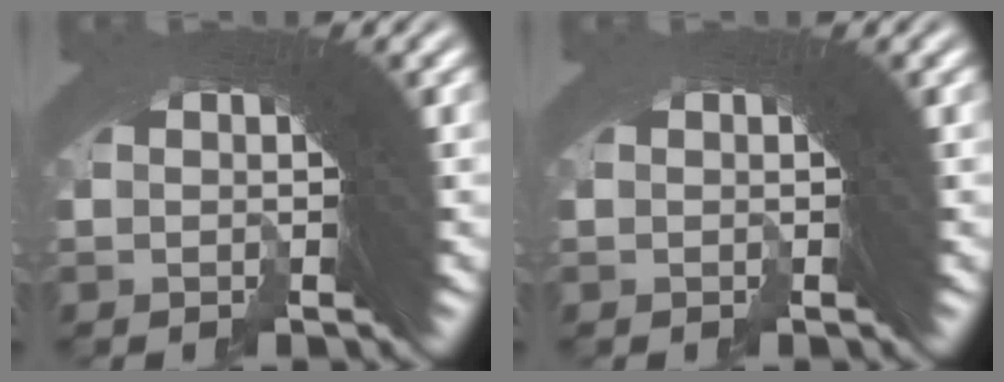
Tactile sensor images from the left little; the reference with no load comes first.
{"total": 0.0}